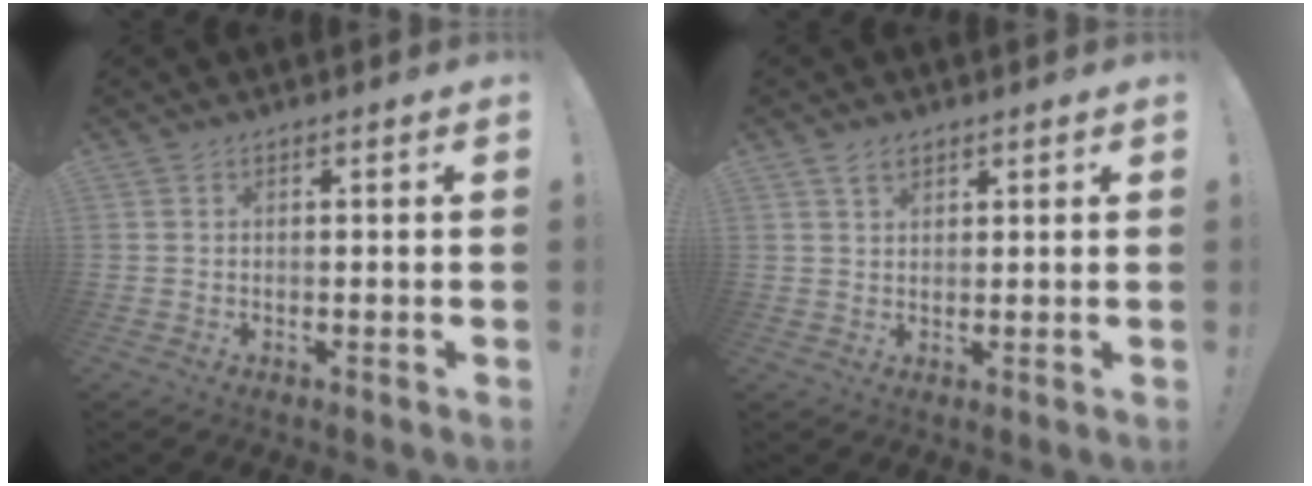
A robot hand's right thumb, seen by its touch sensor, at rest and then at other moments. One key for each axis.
{"total": 3.2, "fx": 2.1, "fy": 1.8, "fz": 1.5, "tx": -0.019, "ty": -0.007, "tz": 0.036}